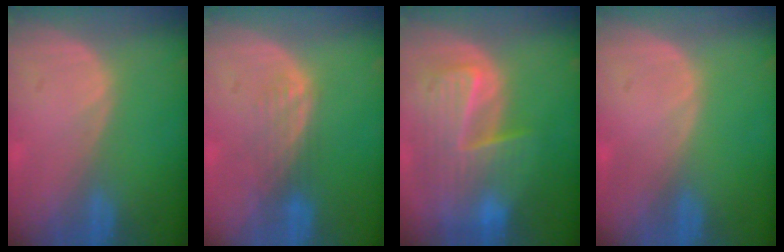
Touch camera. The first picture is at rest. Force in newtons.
{"total": 3.5, "press": 2.9, "slide": 1.9}
{"total": 10.3, "press": 8.9, "slide": 5.1}
{"total": 0.0}